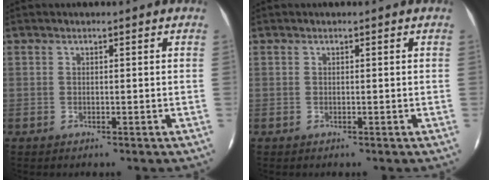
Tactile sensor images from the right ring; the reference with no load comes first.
{"total": 0.0}